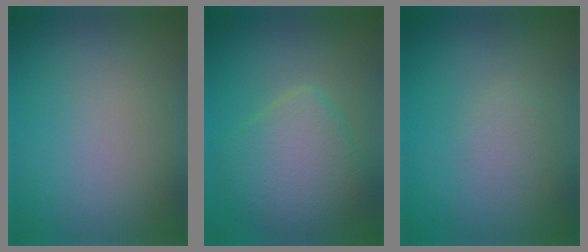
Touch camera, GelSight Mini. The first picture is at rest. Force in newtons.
{"total": 5.1, "press": 5.1, "slide": 0.1}
{"total": 1.1, "press": 1.1, "slide": 0.0}